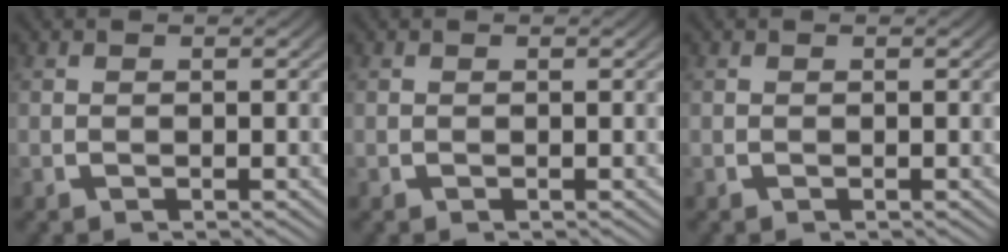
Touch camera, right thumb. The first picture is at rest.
{"total": 0.0}
{"total": 0.0}